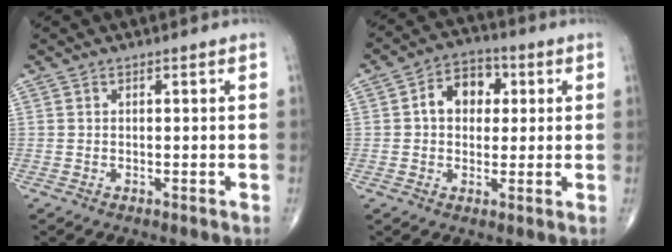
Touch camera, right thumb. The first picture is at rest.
{"total": 8.4, "force": [1.5, 6.2, 5.4], "torque": [-0.055, 0.017, 0.017]}